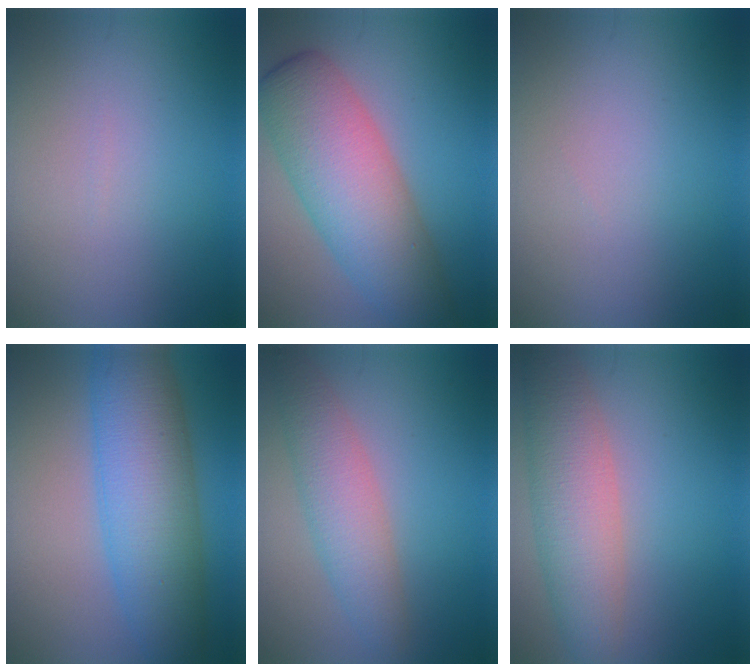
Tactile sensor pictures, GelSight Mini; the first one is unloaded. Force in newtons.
{"total": 9.2, "press": 9.2, "slide": 0.3}
{"total": 0.0}
{"total": 9.5, "press": 9.5, "slide": 0.2}
{"total": 4.3, "press": 4.3, "slide": 0.1}
{"total": 6.0, "press": 6.0, "slide": 0.2}